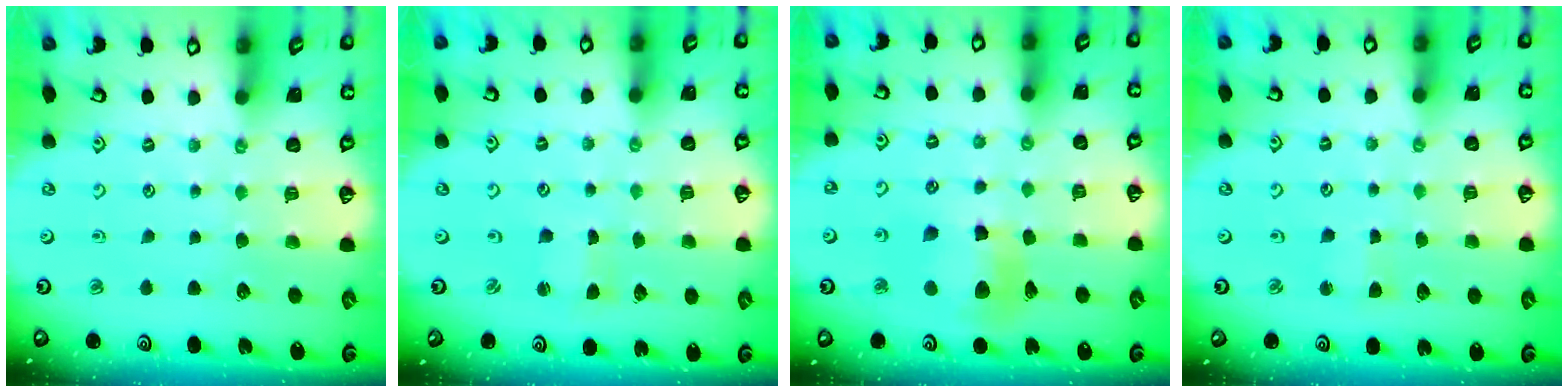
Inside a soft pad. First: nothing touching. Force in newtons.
{"total": 0.7, "press": 0.7, "slide": 0.2}
{"total": 10.2, "press": 10.2, "slide": 1.3}
{"total": 2.8, "press": 2.8, "slide": 0.4}